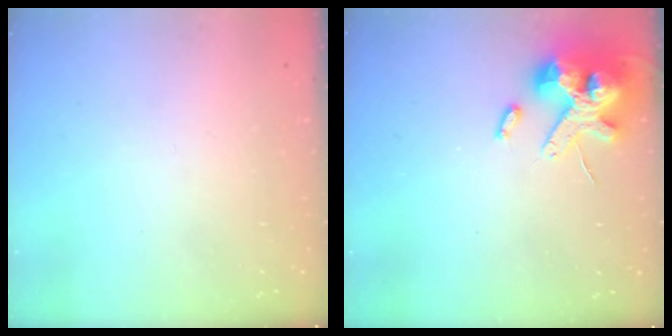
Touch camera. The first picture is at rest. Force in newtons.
{"total": 16.4, "press": 16.2, "slide": 2.4}